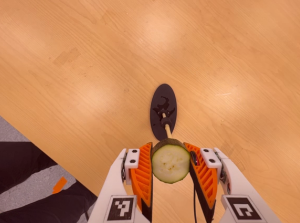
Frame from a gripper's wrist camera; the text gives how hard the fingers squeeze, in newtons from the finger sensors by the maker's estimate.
{"total": 9.6, "left": 8.2, "right": 11.1}